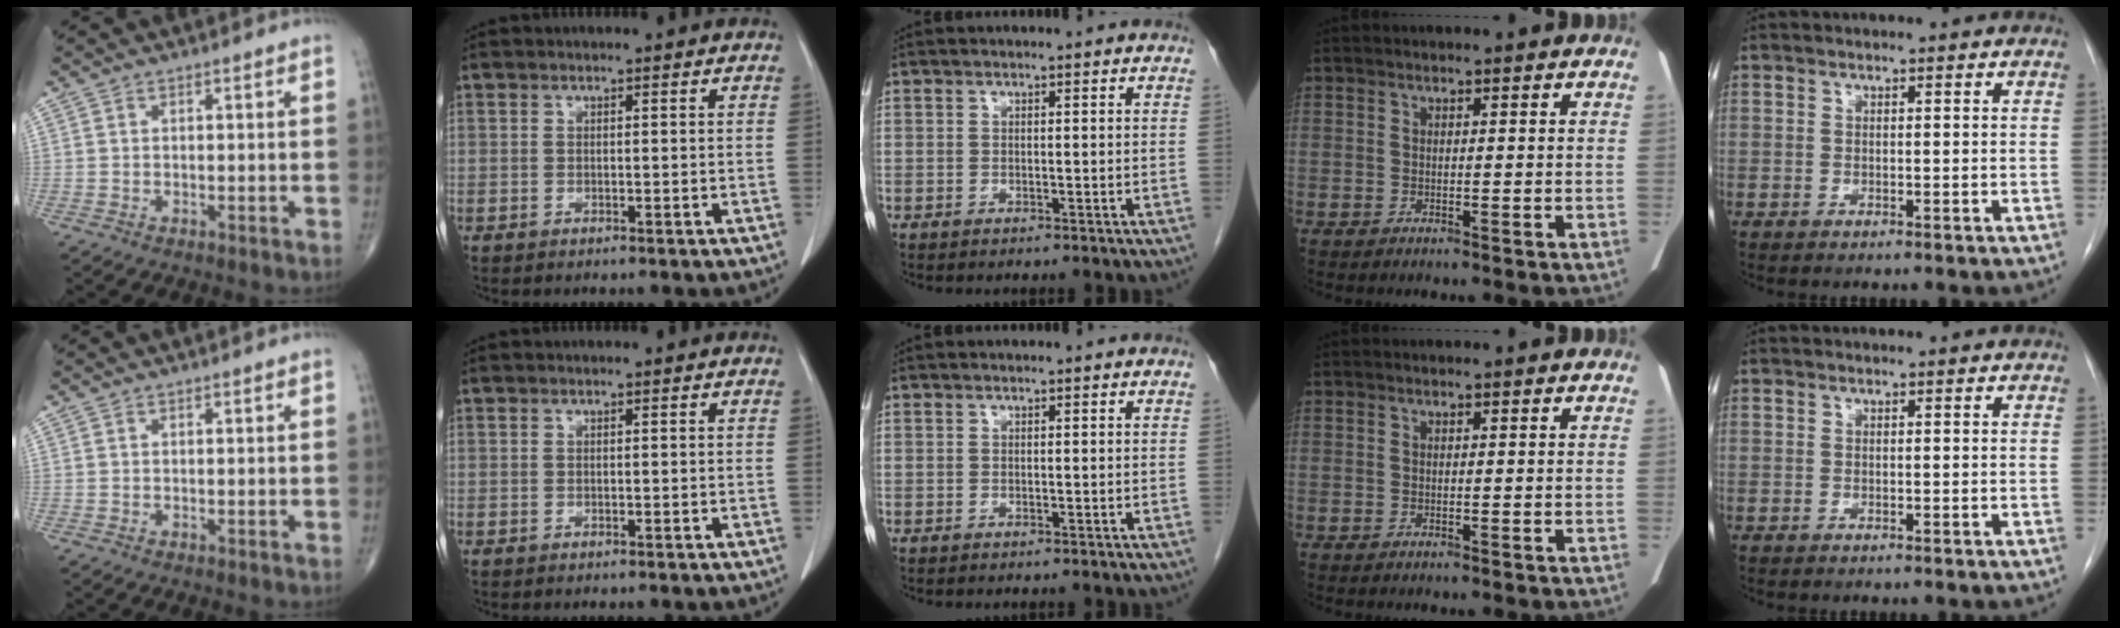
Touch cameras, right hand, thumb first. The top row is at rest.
{}